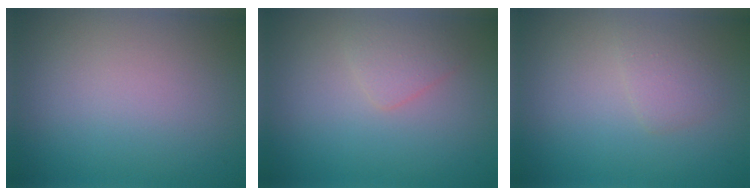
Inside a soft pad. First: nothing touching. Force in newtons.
{"total": 1.6, "press": 1.6, "slide": 0.1}
{"total": 1.5, "press": 1.5, "slide": 0.2}